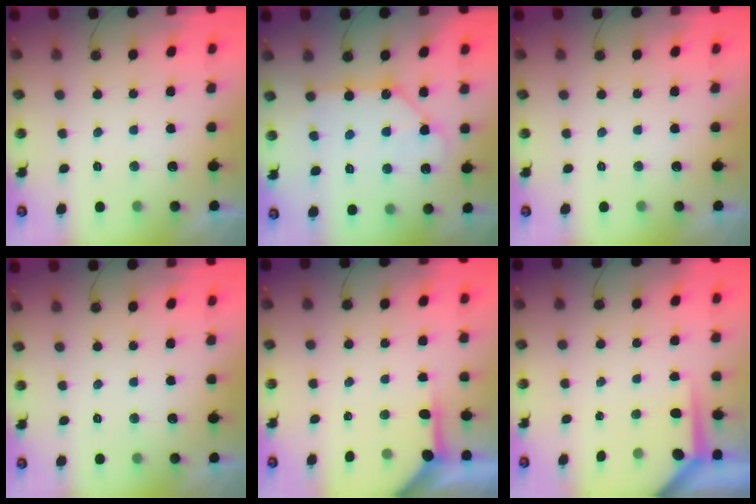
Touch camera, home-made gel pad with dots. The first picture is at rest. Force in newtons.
{"total": 10.8, "press": 10.7, "slide": 1.2}
{"total": 0.0}
{"total": 0.0}
{"total": 3.9, "press": 3.9, "slide": 0.4}
{"total": 4.0, "press": 3.9, "slide": 0.3}